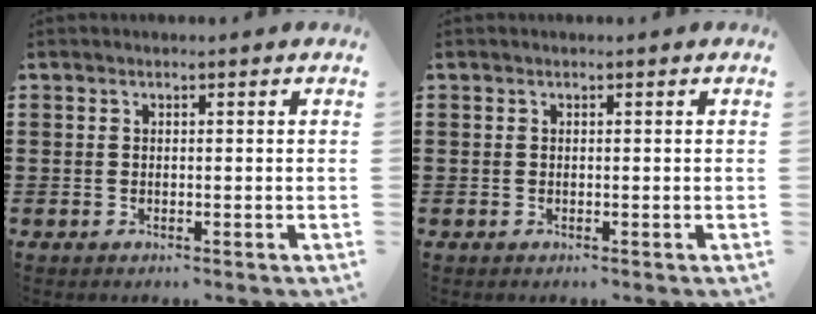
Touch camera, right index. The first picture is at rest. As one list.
[{"total": 0.0}]